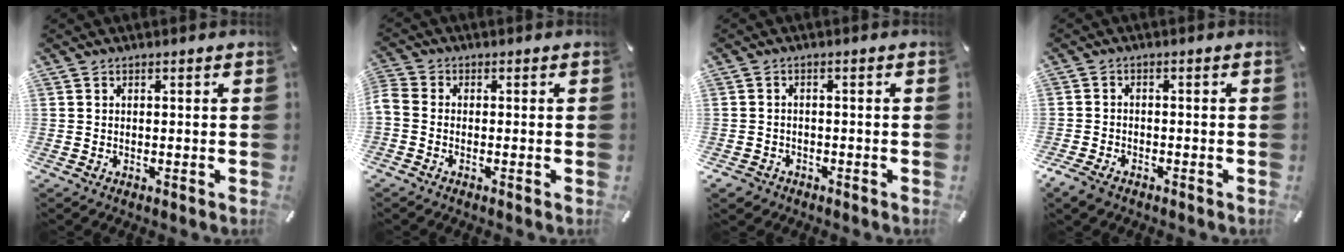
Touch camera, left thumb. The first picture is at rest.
{"total": 1.6, "force": [-0.6, 1.0, 1.1], "torque": [-0.026, 0.003, -0.014]}
{"total": 2.5, "force": [-1.7, 1.7, 0.5], "torque": [-0.015, 0.007, -0.037]}
{"total": 3.3, "force": [-2.3, 1.9, 1.4], "torque": [-0.041, 0.008, -0.049]}